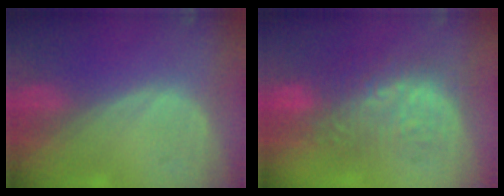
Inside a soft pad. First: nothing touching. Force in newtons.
{"total": 9.0, "press": 8.8, "slide": 1.6}